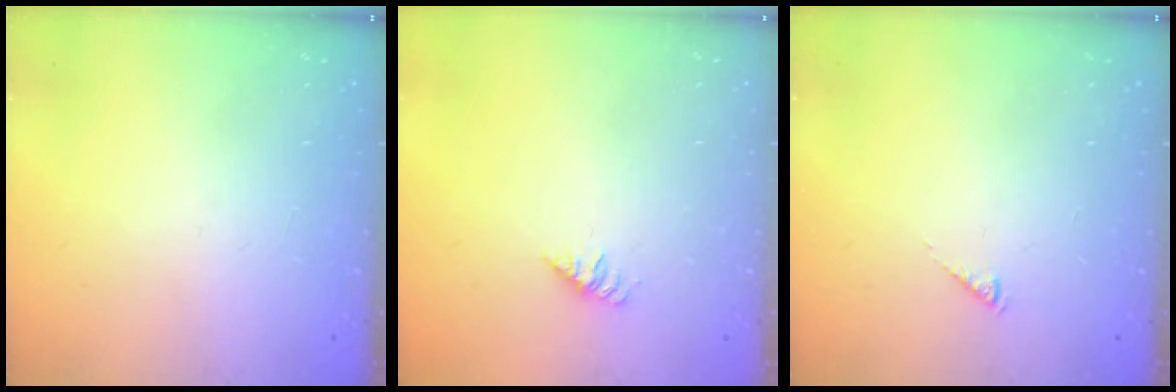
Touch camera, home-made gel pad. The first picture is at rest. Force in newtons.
{"total": 1.9, "press": 1.9, "slide": 0.3}
{"total": 0.0}